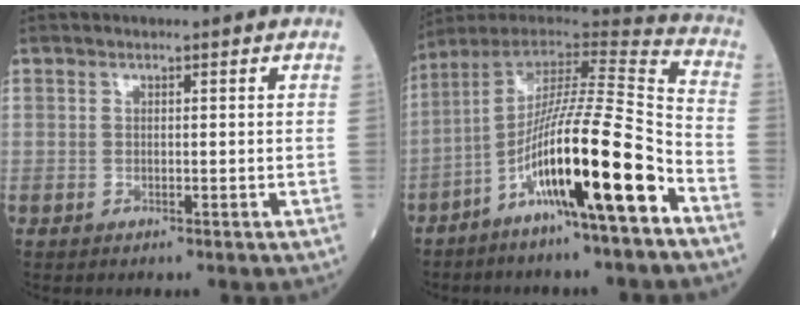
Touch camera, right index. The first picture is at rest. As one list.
[{"total": 18.6, "force": [-8.6, 0.0, 16.5], "torque": [-0.299, -0.015, -0.154]}]